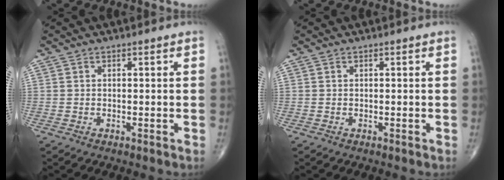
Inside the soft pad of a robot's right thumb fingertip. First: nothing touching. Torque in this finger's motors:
{"motor_torque": [-0.13, 0.00, -0.03, 0.02, 0.00]}